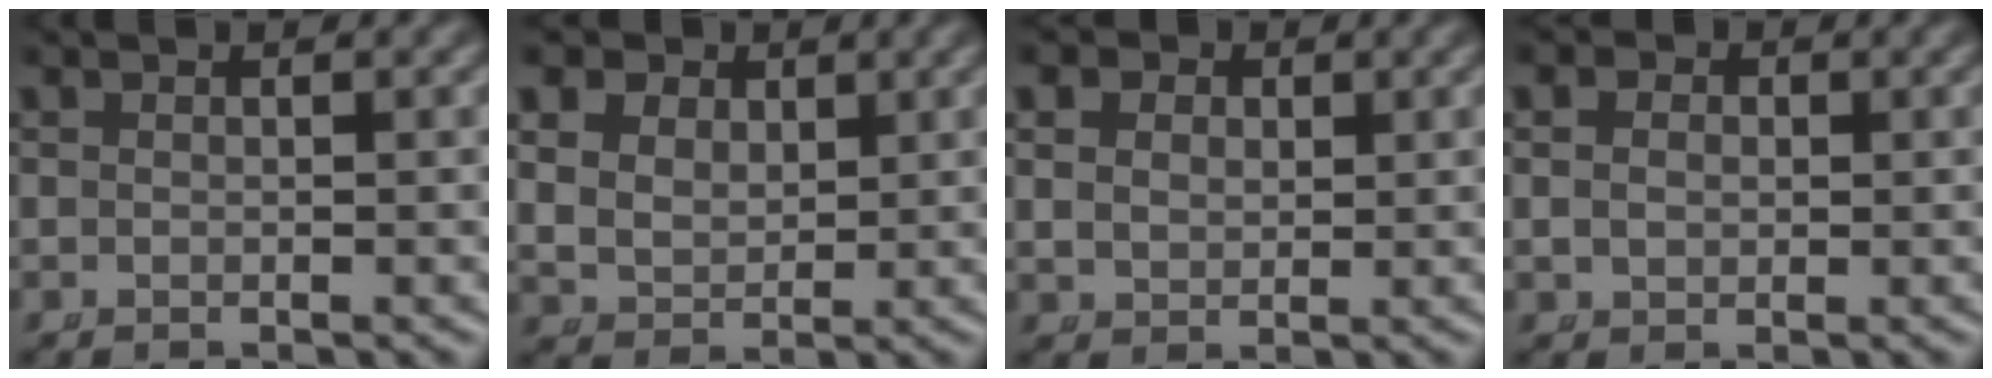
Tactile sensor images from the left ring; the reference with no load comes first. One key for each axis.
{"total": 6.6, "fx": 1.9, "fy": 5.6, "fz": 2.9, "tx": -0.074, "ty": -0.018, "tz": 0.039}
{"total": 4.3, "fx": 1.2, "fy": 3.6, "fz": 1.9, "tx": -0.043, "ty": -0.009, "tz": 0.027}
{"total": 2.5, "fx": 0.4, "fy": 2.2, "fz": 1.1, "tx": -0.025, "ty": -0.007, "tz": 0.012}